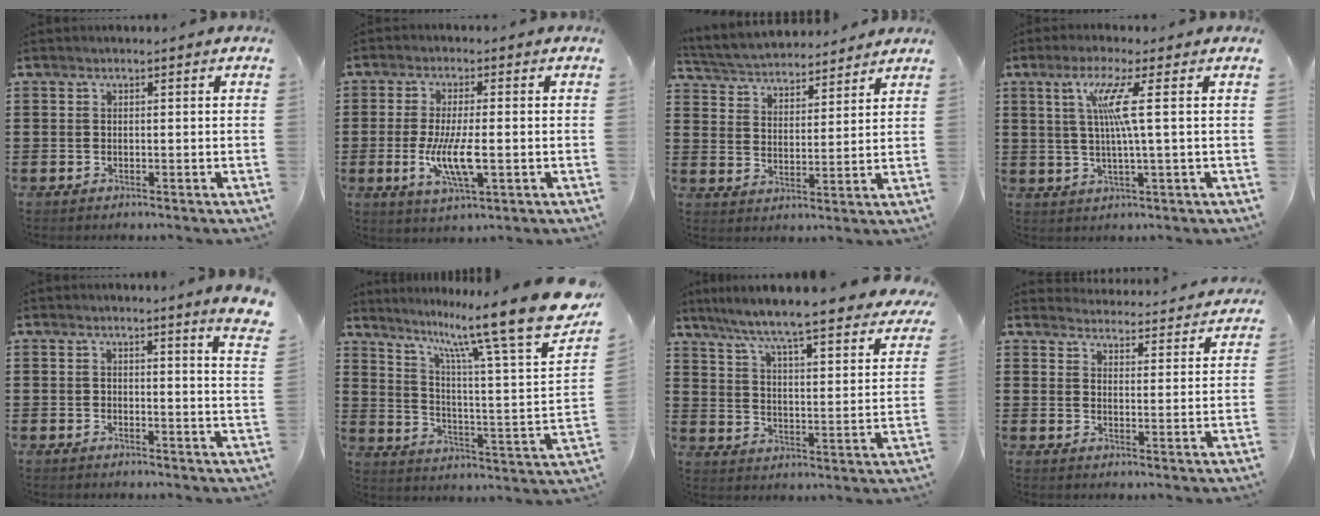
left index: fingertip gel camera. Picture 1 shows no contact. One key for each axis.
{"total": 7.9, "fx": -1.5, "fy": 2.3, "fz": 7.4, "tx": -0.151, "ty": -0.010, "tz": -0.027}
{"total": 4.1, "fx": 4.1, "fy": 0.5, "fz": 0.1, "tx": -0.026, "ty": -0.027, "tz": 0.068}
{"total": 6.5, "fx": 1.7, "fy": -0.7, "fz": 6.3, "tx": -0.129, "ty": -0.006, "tz": 0.021}
{"total": 2.8, "fx": 2.4, "fy": -0.4, "fz": 1.5, "tx": -0.021, "ty": -0.017, "tz": 0.038}
{"total": 15.9, "fx": 11.8, "fy": 1.0, "fz": 10.7, "tx": -0.200, "ty": -0.082, "tz": 0.183}
{"total": 5.7, "fx": 5.1, "fy": -0.9, "fz": 2.3, "tx": -0.071, "ty": -0.052, "tz": 0.078}
{"total": 4.0, "fx": 4.0, "fy": -0.1, "fz": -0.4, "tx": -0.006, "ty": -0.035, "tz": 0.067}